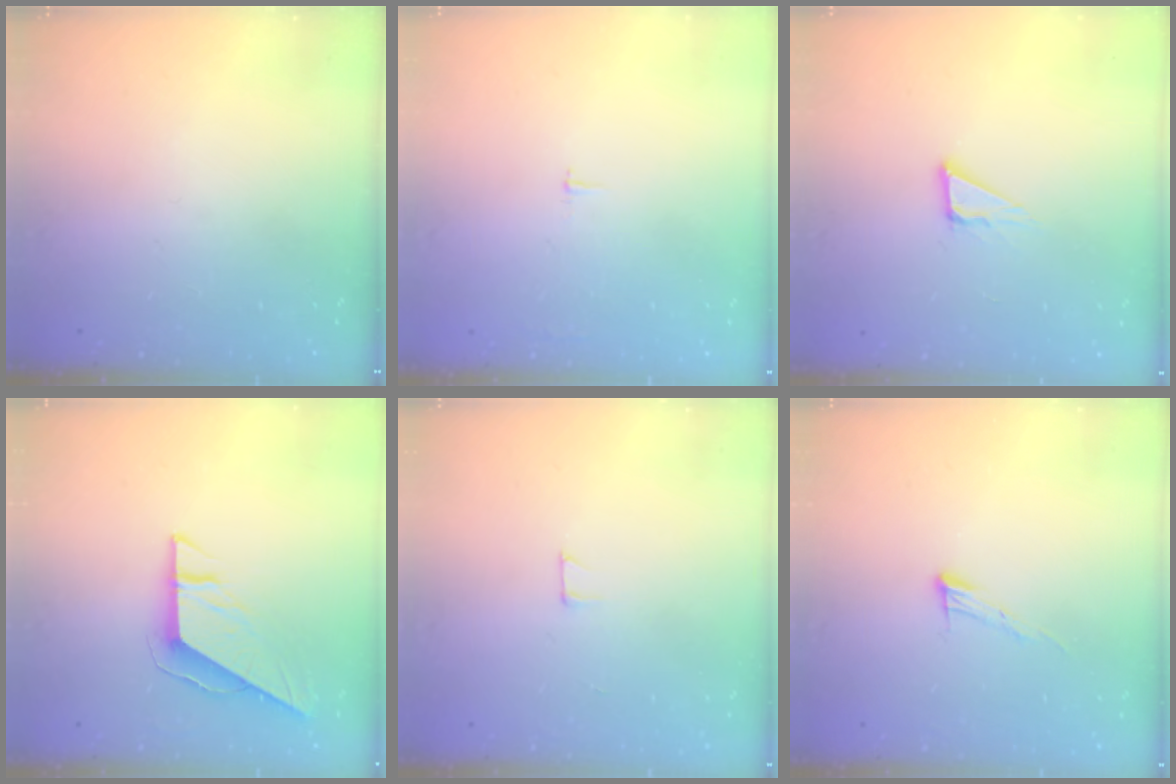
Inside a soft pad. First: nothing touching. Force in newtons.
{"total": 1.8, "press": 1.8, "slide": 0.1}
{"total": 5.0, "press": 5.0, "slide": 0.2}
{"total": 8.1, "press": 8.1, "slide": 0.4}
{"total": 3.9, "press": 3.9, "slide": 0.2}
{"total": 6.4, "press": 6.4, "slide": 0.4}